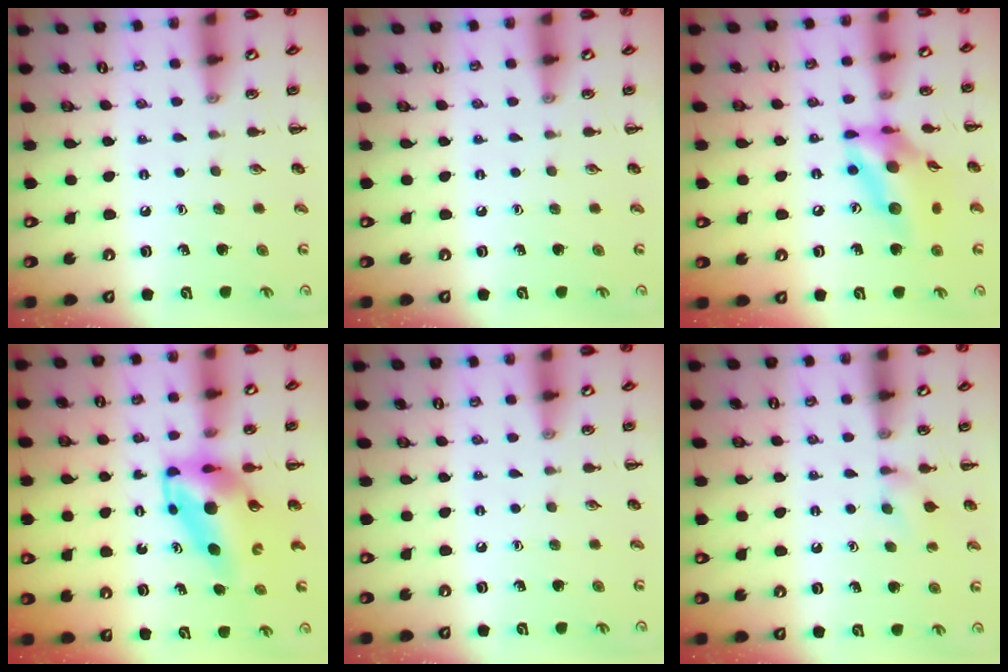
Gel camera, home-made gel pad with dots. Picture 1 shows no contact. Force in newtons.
{"total": 0.0}
{"total": 15.3, "press": 14.6, "slide": 4.3}
{"total": 7.6, "press": 7.3, "slide": 2.0}
{"total": 0.0}
{"total": 5.4, "press": 5.1, "slide": 1.7}